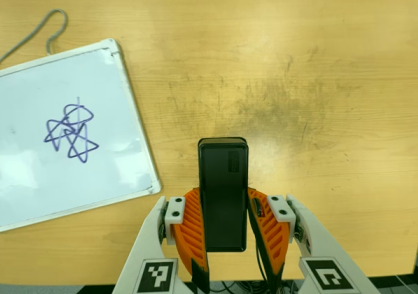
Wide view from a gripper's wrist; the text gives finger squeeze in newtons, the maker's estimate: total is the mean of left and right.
{"total": 4.0, "left": 2.8, "right": 5.1}